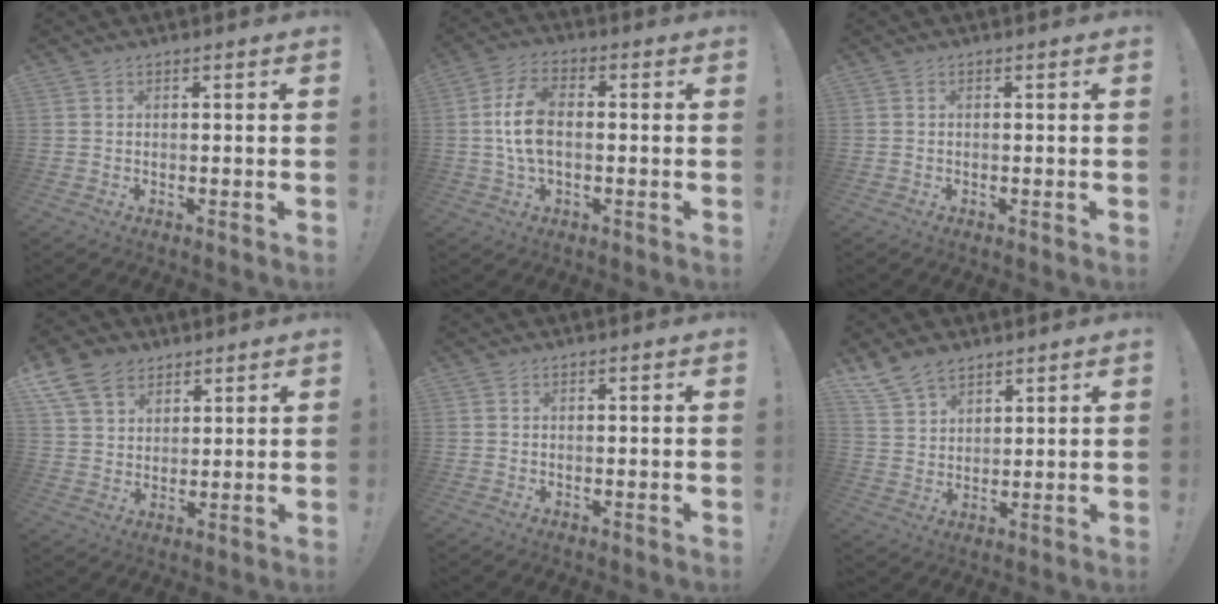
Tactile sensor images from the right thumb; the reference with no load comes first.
{"total": 10.2, "force": [-0.1, 5.7, 8.5], "torque": [-0.158, 0.003, 0.002]}
{"total": 0.0}
{"total": 11.4, "force": [6.7, 7.9, 4.6], "torque": [-0.081, -0.031, 0.135]}
{"total": 0.0}
{"total": 9.0, "force": [7.0, 4.9, 2.7], "torque": [-0.054, -0.040, 0.140]}